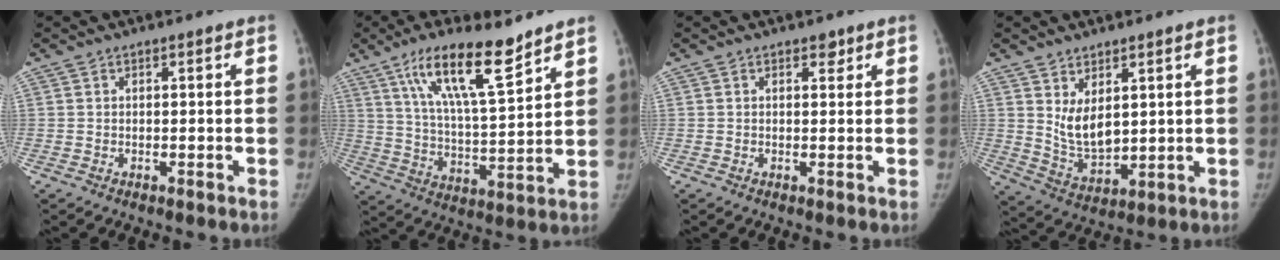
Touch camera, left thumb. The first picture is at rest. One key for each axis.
{"total": 15.5, "fx": 10.1, "fy": 3.7, "fz": 11.2, "tx": -0.182, "ty": -0.053, "tz": 0.189}
{"total": 1.5, "fx": 1.0, "fy": 0.9, "fz": 0.6, "tx": 0.005, "ty": -0.005, "tz": 0.011}
{"total": 7.6, "fx": 2.6, "fy": 4.3, "fz": 5.7, "tx": -0.083, "ty": -0.031, "tz": 0.068}